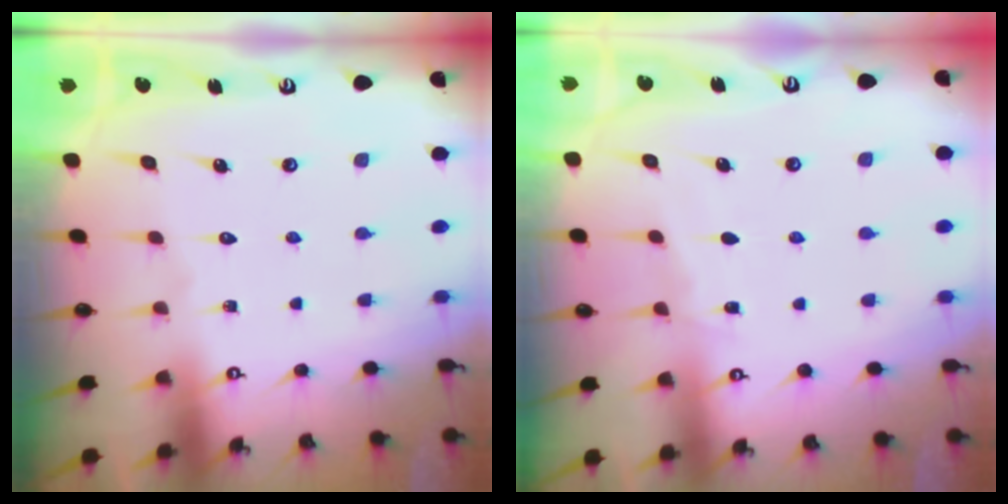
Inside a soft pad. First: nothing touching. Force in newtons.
{"total": 3.2, "press": 3.2, "slide": 0.5}